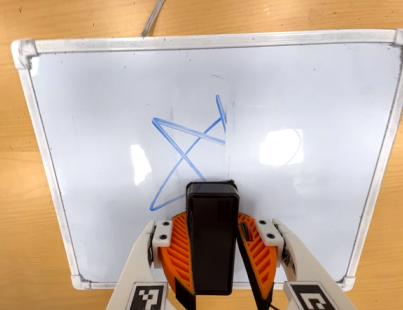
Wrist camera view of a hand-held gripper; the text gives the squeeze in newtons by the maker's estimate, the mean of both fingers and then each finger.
{"total": 8.7, "left": 8.1, "right": 9.4}